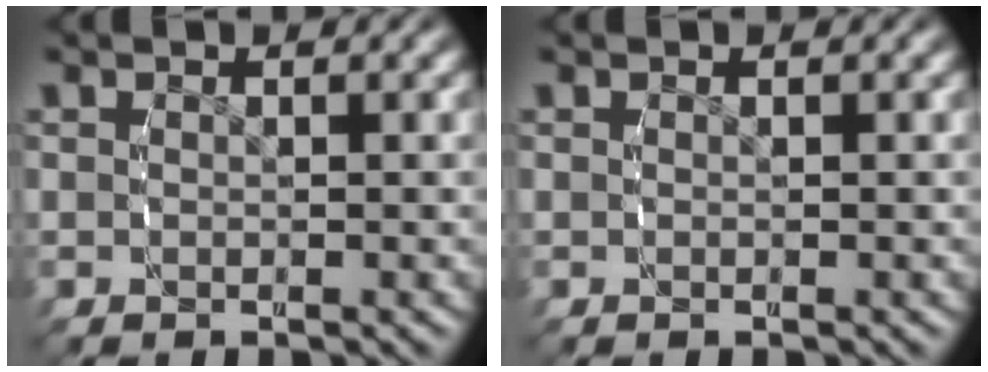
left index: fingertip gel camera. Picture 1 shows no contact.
{"total": 0.0}